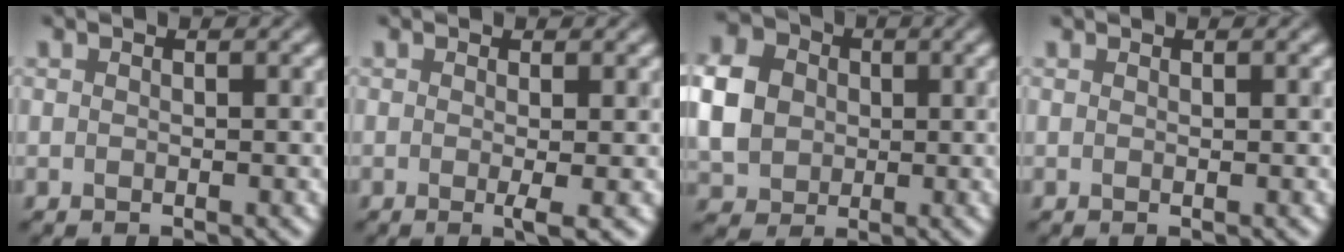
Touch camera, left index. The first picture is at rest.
{"total": 1.7, "force": [-0.2, 0.2, 1.7], "torque": [-0.028, -0.007, -0.005]}
{"total": 6.0, "force": [0.2, 5.2, 3.1], "torque": [-0.080, 0.010, 0.003]}
{"total": 0.0}